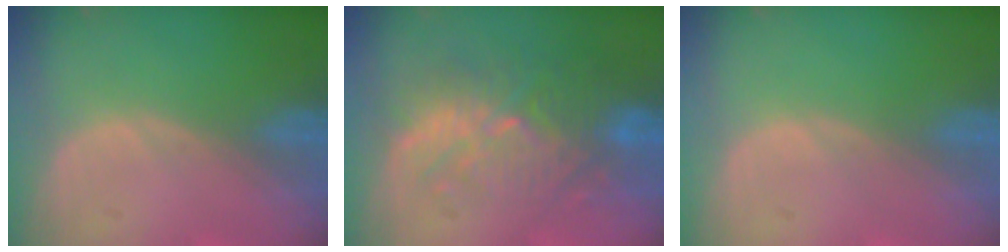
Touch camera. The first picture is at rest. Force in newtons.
{"total": 10.5, "press": 9.6, "slide": 4.1}
{"total": 0.0}